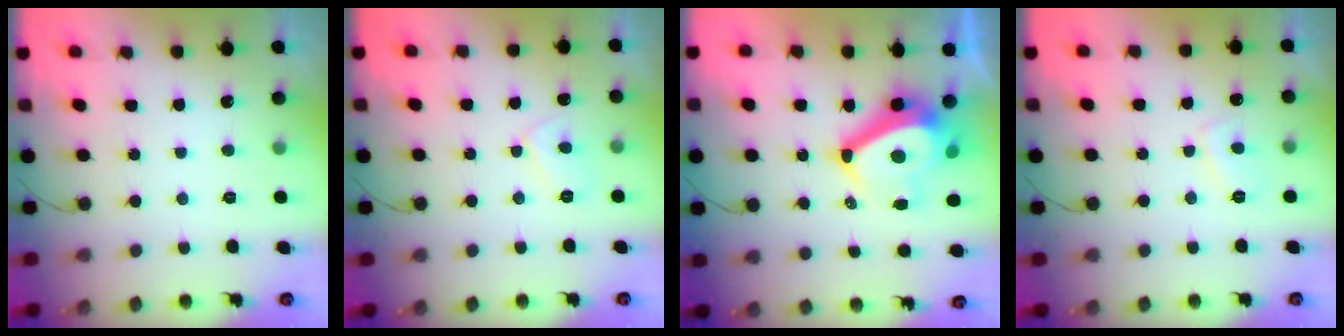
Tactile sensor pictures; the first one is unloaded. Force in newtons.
{"total": 5.2, "press": 5.2, "slide": 0.4}
{"total": 13.3, "press": 12.8, "slide": 3.7}
{"total": 3.9, "press": 3.8, "slide": 0.5}